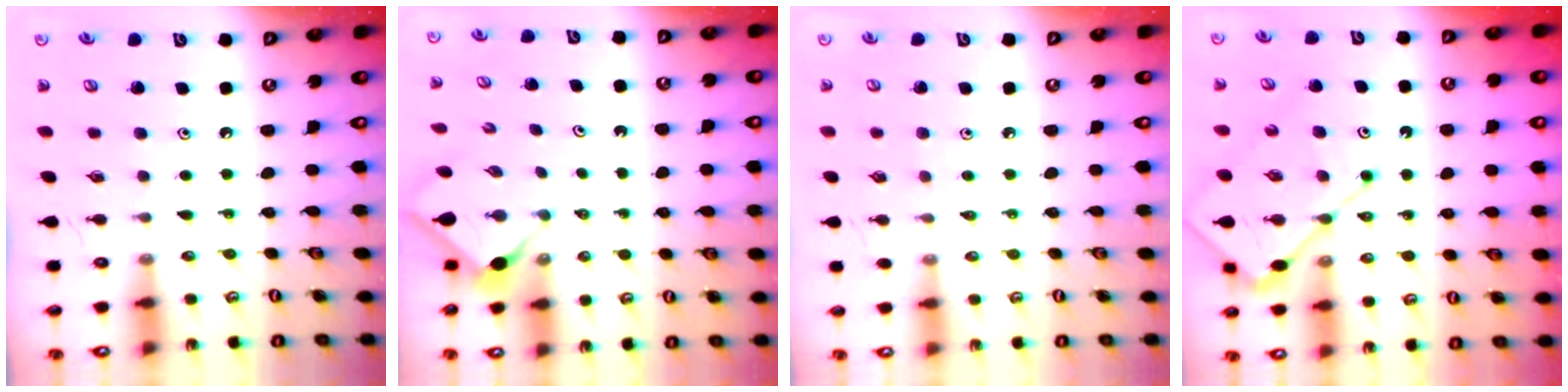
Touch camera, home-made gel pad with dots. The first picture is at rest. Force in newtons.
{"total": 2.9, "press": 2.8, "slide": 0.4}
{"total": 1.9, "press": 1.9, "slide": 0.5}
{"total": 13.3, "press": 13.2, "slide": 1.5}